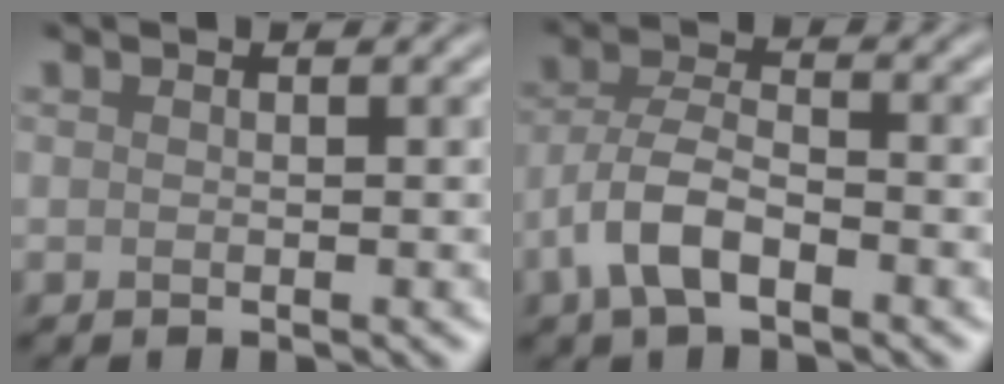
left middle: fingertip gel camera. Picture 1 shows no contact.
{"total": 4.6, "force": [-2.3, 2.0, 3.4], "torque": [-0.067, 0.009, -0.051]}